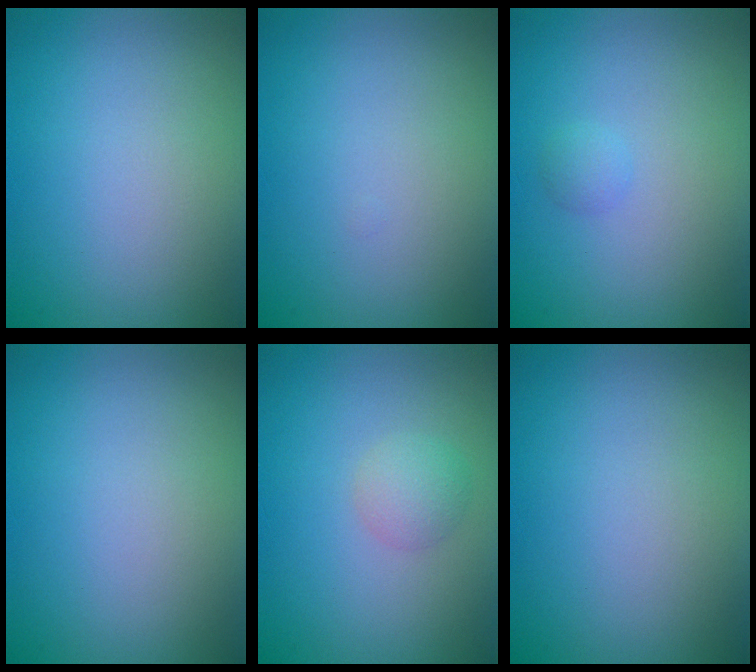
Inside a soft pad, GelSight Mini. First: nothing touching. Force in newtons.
{"total": 0.0}
{"total": 0.8, "press": 0.8, "slide": 0.1}
{"total": 0.0}
{"total": 1.8, "press": 1.8, "slide": 0.0}
{"total": 0.0}